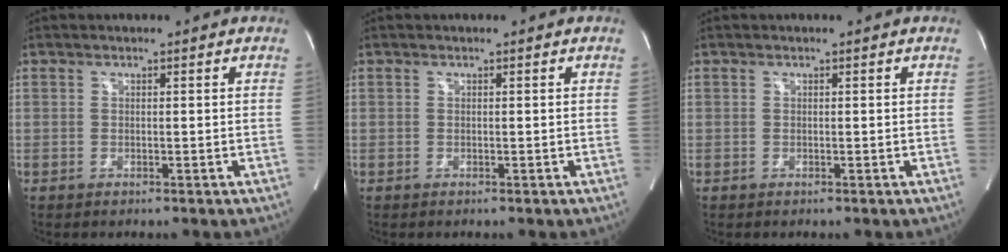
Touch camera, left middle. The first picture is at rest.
{"total": 0.0}
{"total": 0.0}